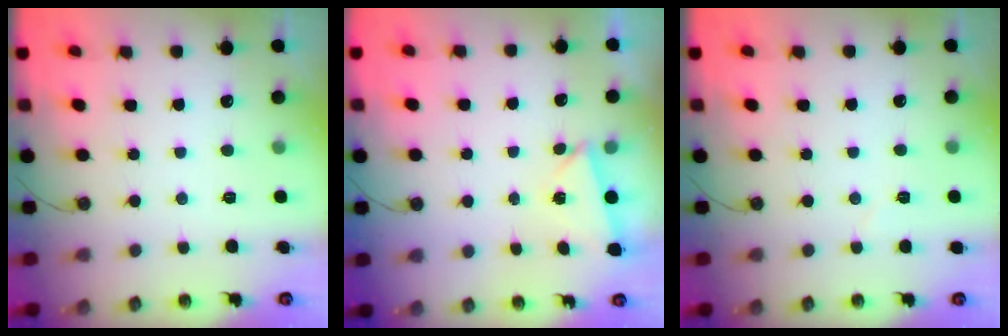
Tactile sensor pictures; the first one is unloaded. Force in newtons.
{"total": 1.9, "press": 1.4, "slide": 1.4}
{"total": 2.9, "press": 2.7, "slide": 1.2}